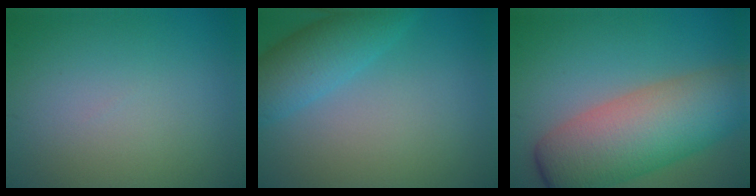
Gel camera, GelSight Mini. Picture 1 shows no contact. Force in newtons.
{"total": 3.6, "press": 3.6, "slide": 0.1}
{"total": 9.9, "press": 9.9, "slide": 0.5}